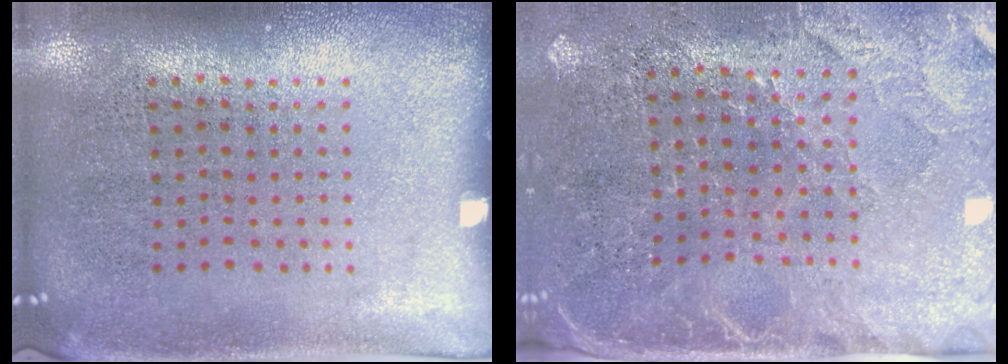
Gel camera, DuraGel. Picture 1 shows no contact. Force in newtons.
{"total": 2.9, "press": 2.6, "slide": 1.2}